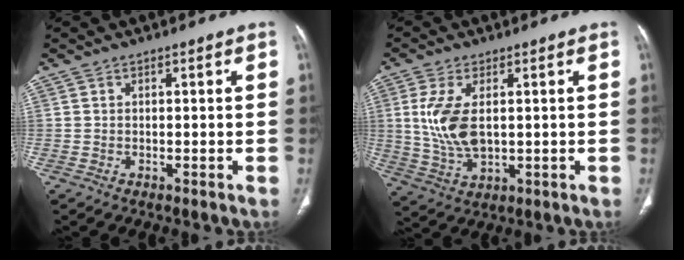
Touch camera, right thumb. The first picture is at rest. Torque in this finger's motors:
{"motor_torque": [-0.67, 1.61, 0.70, 0.46, 0.04]}